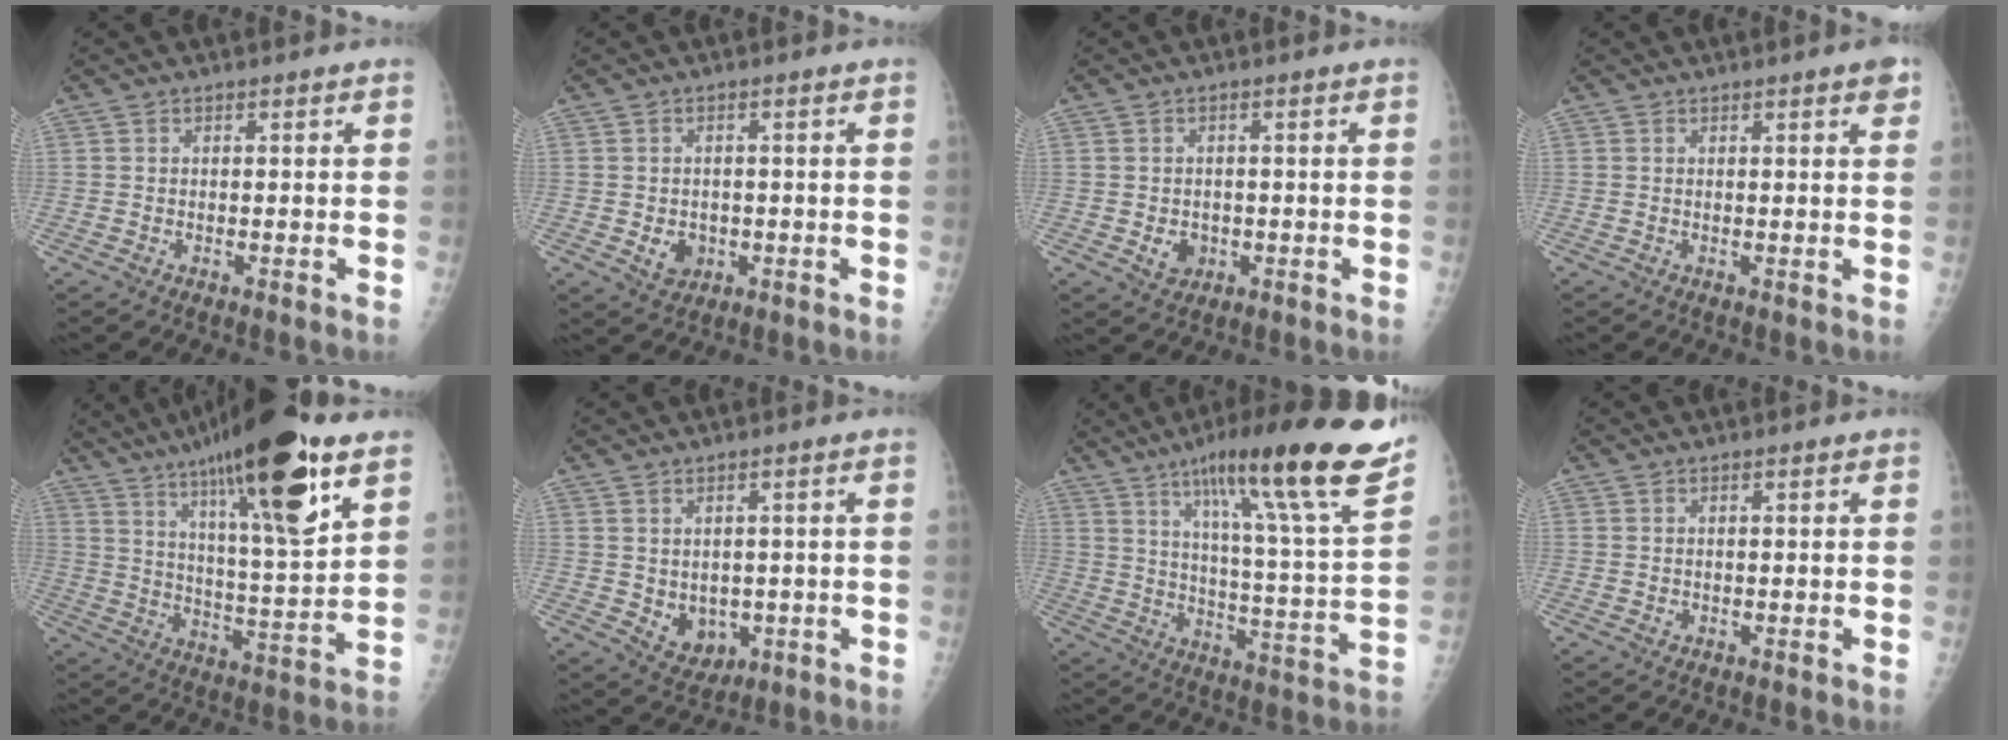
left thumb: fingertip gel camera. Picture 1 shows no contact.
{"total": 4.0, "force": [-0.8, 3.3, 2.1], "torque": [-0.016, 0.002, -0.002]}
{"total": 3.4, "force": [-0.7, 2.9, 1.8], "torque": [-0.013, 0.002, -0.001]}
{"total": 2.3, "force": [1.3, 0.3, 1.9], "torque": [-0.023, -0.004, 0.014]}
{"total": 24.1, "force": [13.9, 4.4, 19.1], "torque": [-0.307, -0.042, 0.226]}
{"total": 5.9, "force": [-0.7, 4.7, 3.6], "torque": [-0.031, -0.008, 0.011]}
{"total": 25.0, "force": [16.8, 1.7, 18.4], "torque": [-0.260, -0.069, 0.249]}
{"total": 0.7, "force": [0.2, 0.5, 0.4], "torque": [-0.002, 0.000, 0.005]}